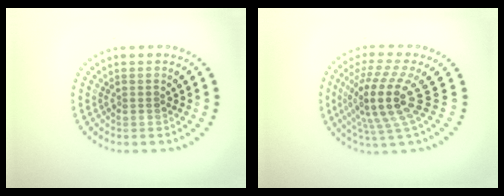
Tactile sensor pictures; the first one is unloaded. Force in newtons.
{"total": 5.2, "press": 4.0, "slide": 3.3}